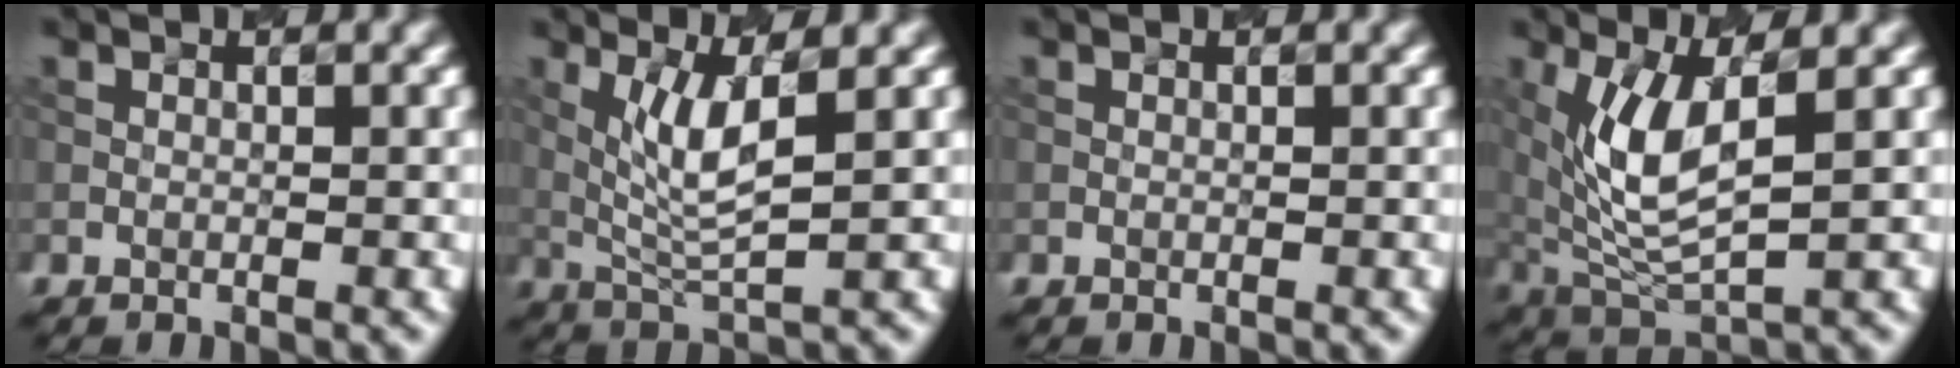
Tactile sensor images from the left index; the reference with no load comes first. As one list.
[{"total": 4.2, "force": [1.0, 0.7, 4.0], "torque": [-0.091, -0.005, 0.038]}, {"total": 0.0}, {"total": 6.6, "force": [1.5, 2.4, 5.9], "torque": [-0.144, -0.009, 0.046]}]